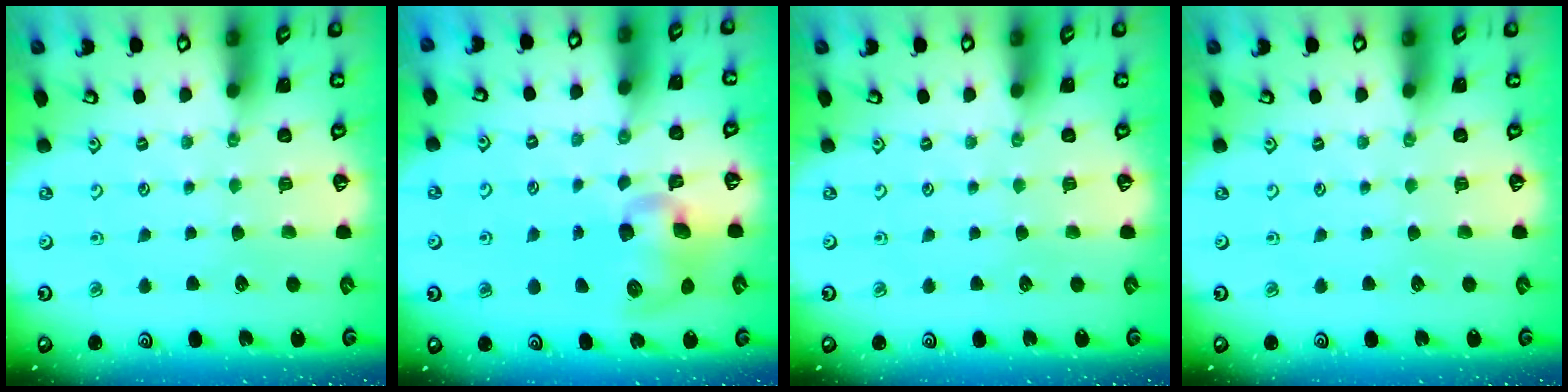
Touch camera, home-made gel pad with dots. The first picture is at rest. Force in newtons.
{"total": 9.2, "press": 9.0, "slide": 2.0}
{"total": 0.0}
{"total": 0.0}